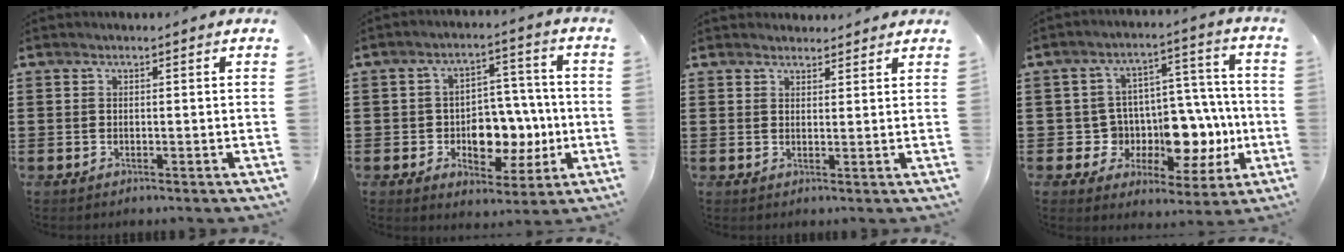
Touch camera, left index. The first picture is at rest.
{"total": 8.2, "force": [-1.2, 6.1, 5.2], "torque": [-0.080, 0.013, -0.020]}
{"total": 2.2, "force": [2.1, 0.6, -0.1], "torque": [-0.003, 0.001, 0.041]}
{"total": 10.3, "force": [-1.1, 8.5, 5.7], "torque": [-0.089, -0.001, -0.005]}